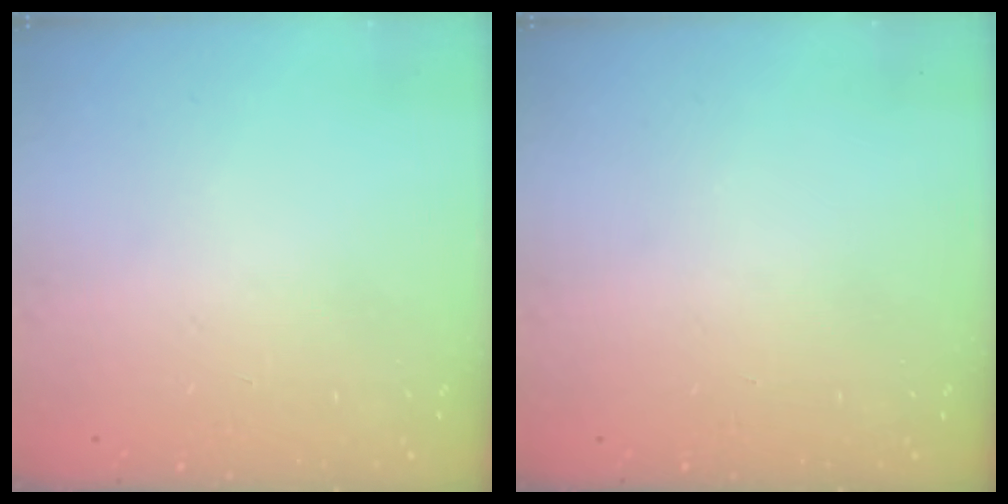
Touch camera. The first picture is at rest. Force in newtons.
{"total": 0.0}